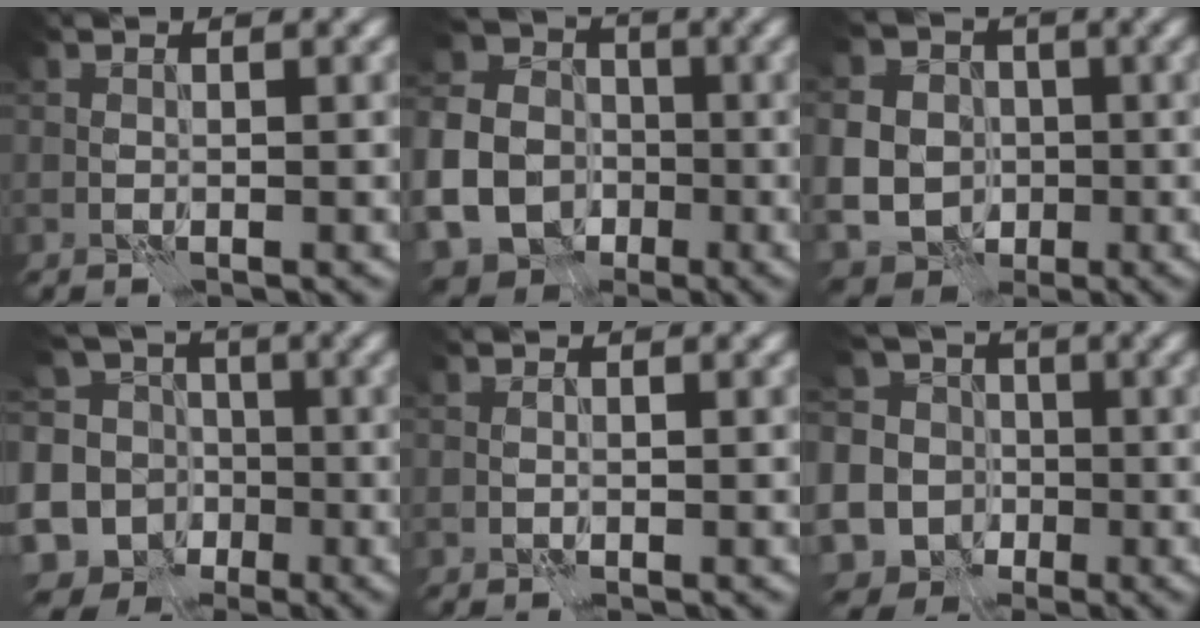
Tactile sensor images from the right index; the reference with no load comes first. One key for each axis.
{"total": 13.8, "fx": -4.4, "fy": 11.7, "fz": 5.8, "tx": -0.151, "ty": -0.040, "tz": -0.105}
{"total": 10.0, "fx": -1.5, "fy": 9.1, "fz": 3.8, "tx": -0.074, "ty": 0.002, "tz": -0.054}
{"total": 11.9, "fx": -4.0, "fy": 10.1, "fz": 4.6, "tx": -0.109, "ty": 0.003, "tz": -0.080}
{"total": 0.6, "fx": -0.1, "fy": 0.5, "fz": 0.3, "tx": -0.004, "ty": -0.001, "tz": -0.004}
{"total": 14.6, "fx": -5.5, "fy": 12.7, "fz": 4.7, "tx": -0.126, "ty": -0.006, "tz": -0.110}